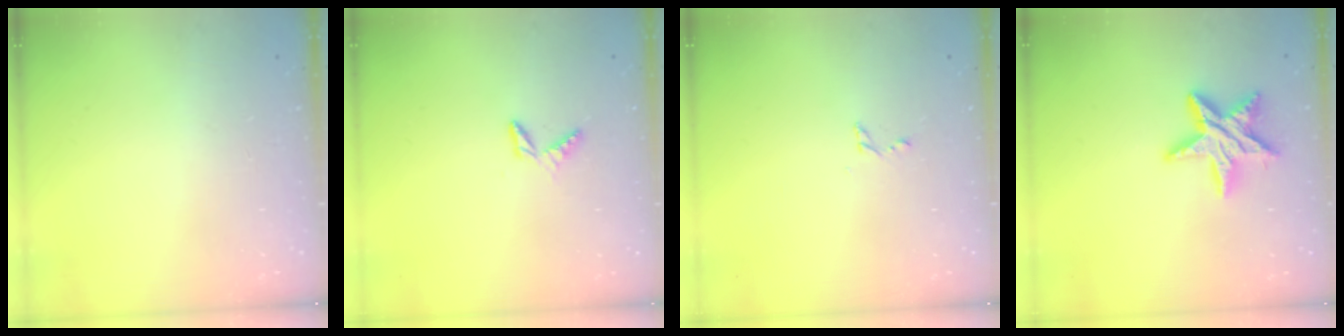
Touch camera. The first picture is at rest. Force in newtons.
{"total": 4.0, "press": 3.9, "slide": 0.3}
{"total": 2.5, "press": 2.5, "slide": 0.2}
{"total": 13.1, "press": 13.1, "slide": 1.0}